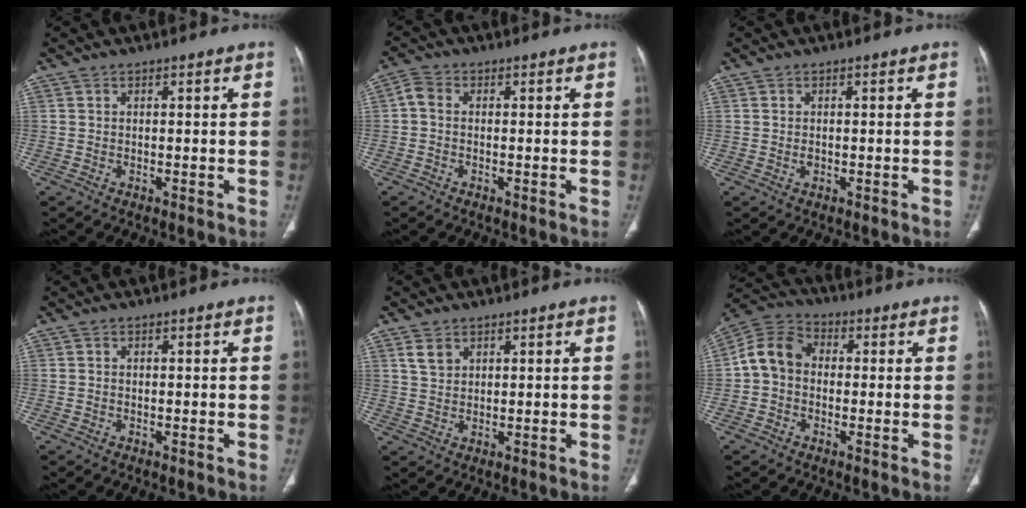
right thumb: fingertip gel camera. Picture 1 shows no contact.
{"total": 2.7, "force": [0.0, 2.0, 1.7], "torque": [-0.034, 0.006, -0.009]}
{"total": 0.8, "force": [-0.1, 0.6, 0.6], "torque": [-0.010, 0.000, -0.001]}
{"total": 0.0}
{"total": 3.1, "force": [1.8, 2.1, 1.4], "torque": [-0.023, -0.005, 0.041]}
{"total": 8.9, "force": [-0.3, 7.2, 5.3], "torque": [-0.088, 0.029, -0.022]}